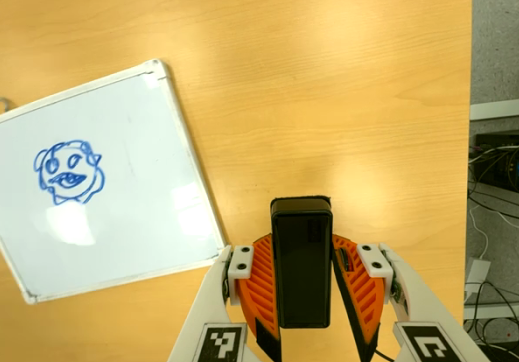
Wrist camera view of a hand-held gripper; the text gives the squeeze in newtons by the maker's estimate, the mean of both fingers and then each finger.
{"total": 5.3, "left": 4.8, "right": 5.7}